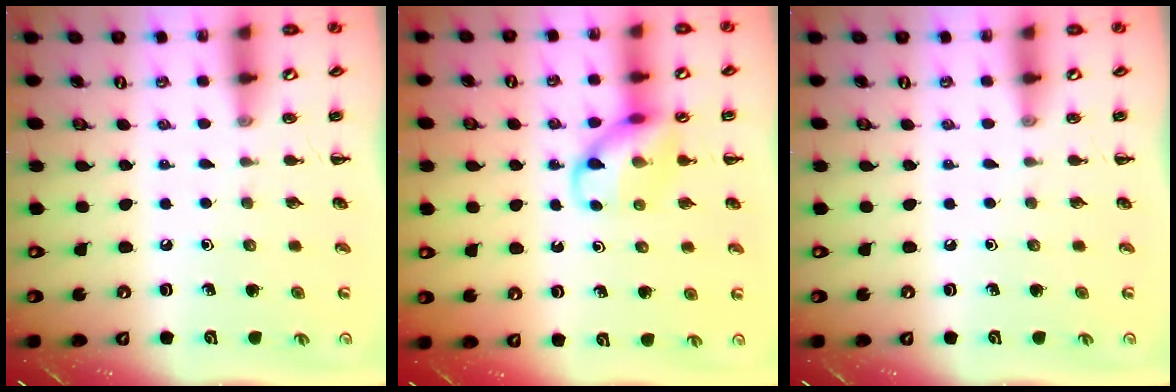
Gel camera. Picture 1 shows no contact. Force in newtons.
{"total": 11.5, "press": 11.4, "slide": 1.3}
{"total": 0.0}